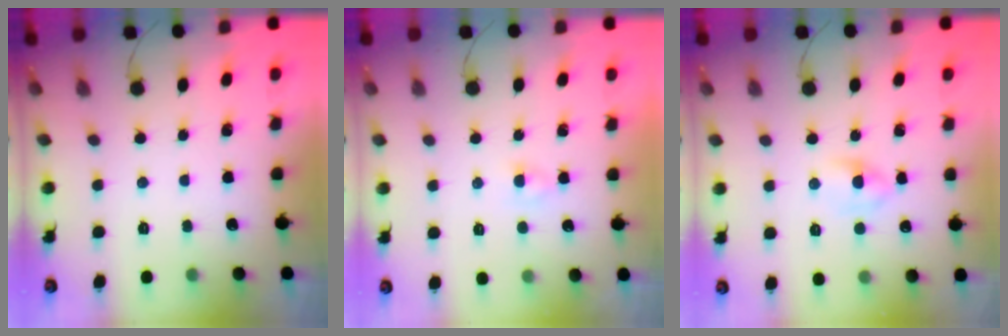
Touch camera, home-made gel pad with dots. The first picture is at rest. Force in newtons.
{"total": 1.5, "press": 1.4, "slide": 0.6}
{"total": 2.8, "press": 2.6, "slide": 1.2}